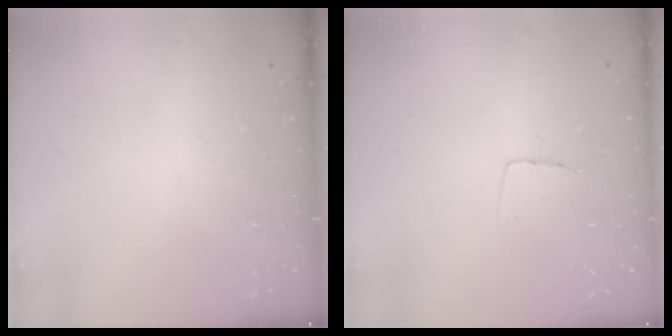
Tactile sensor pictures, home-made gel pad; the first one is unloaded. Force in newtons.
{"total": 3.7, "press": 3.7, "slide": 0.2}